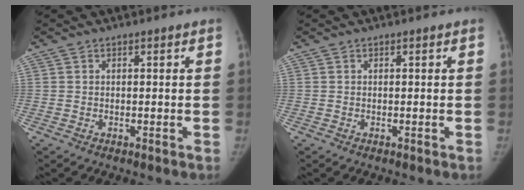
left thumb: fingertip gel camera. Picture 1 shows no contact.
{"total": 0.0}